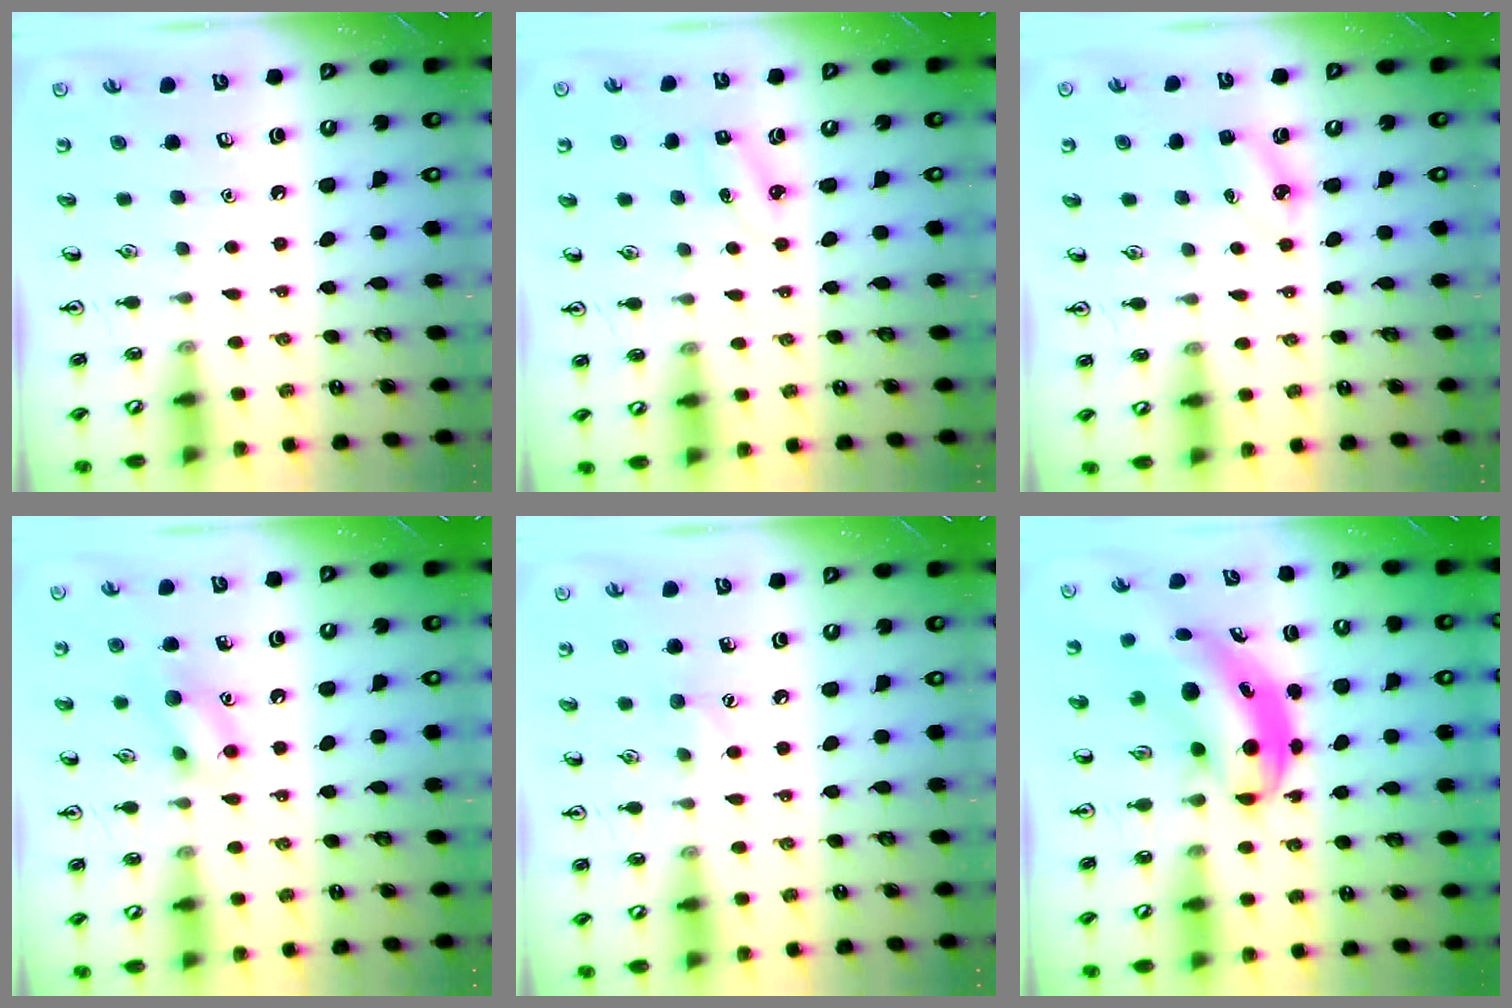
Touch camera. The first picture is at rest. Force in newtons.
{"total": 2.5, "press": 2.4, "slide": 0.8}
{"total": 3.7, "press": 3.5, "slide": 1.1}
{"total": 10.0, "press": 10.0, "slide": 0.8}
{"total": 3.8, "press": 3.7, "slide": 1.0}
{"total": 6.2, "press": 6.0, "slide": 1.7}